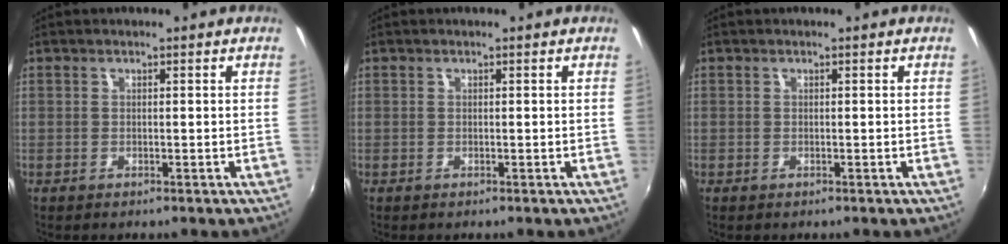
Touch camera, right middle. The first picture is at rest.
{"total": 0.0}
{"total": 0.0}